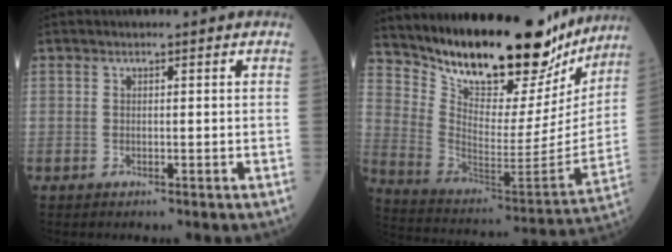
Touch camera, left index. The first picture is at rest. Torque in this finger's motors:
{"motor_torque": [0.57, -0.76, 0.89, 0.16]}